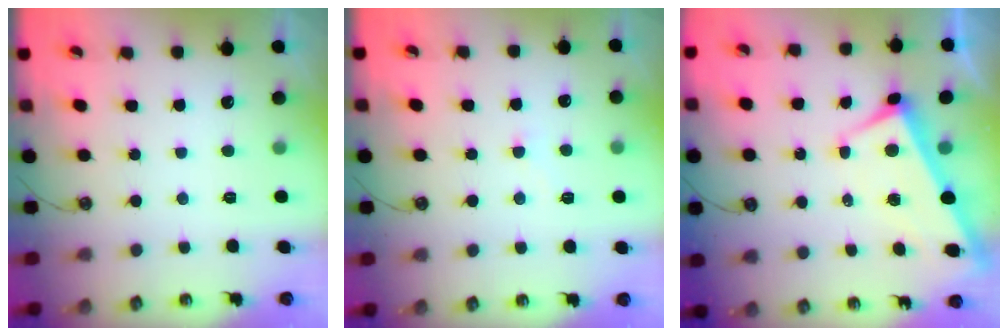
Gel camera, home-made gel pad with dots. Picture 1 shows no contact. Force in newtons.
{"total": 2.9, "press": 2.8, "slide": 0.8}
{"total": 2.5, "press": 2.3, "slide": 0.9}